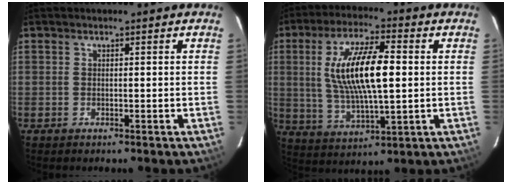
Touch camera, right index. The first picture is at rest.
{"total": 15.2, "force": [1.8, 4.9, 14.3], "torque": [-0.271, 0.003, 0.040]}